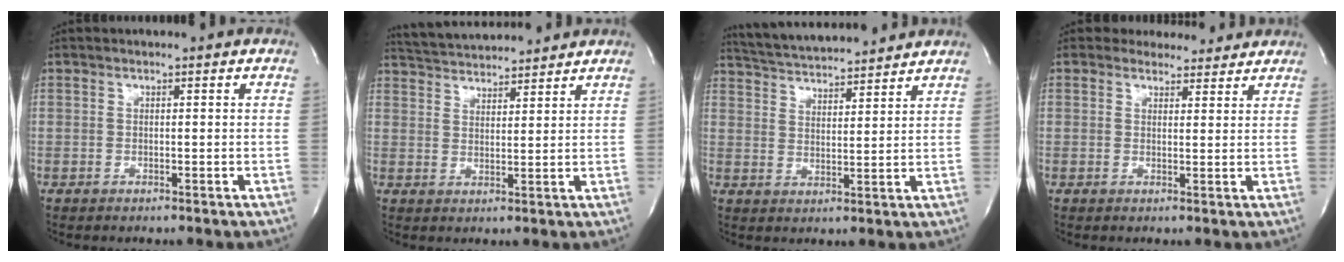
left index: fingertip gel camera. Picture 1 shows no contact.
{"total": 9.6, "force": [9.2, 0.8, 2.4], "torque": [-0.053, 0.019, 0.146]}
{"total": 13.2, "force": [12.4, 1.3, 4.4], "torque": [-0.085, 0.017, 0.192]}
{"total": 5.1, "force": [4.6, 2.2, 0.2], "torque": [0.005, -0.001, 0.047]}